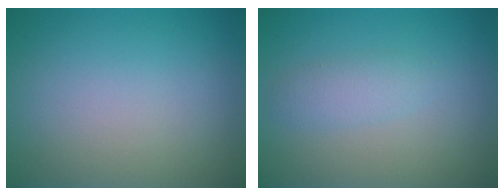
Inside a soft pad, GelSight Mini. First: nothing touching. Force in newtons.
{"total": 1.7, "press": 1.7, "slide": 0.0}